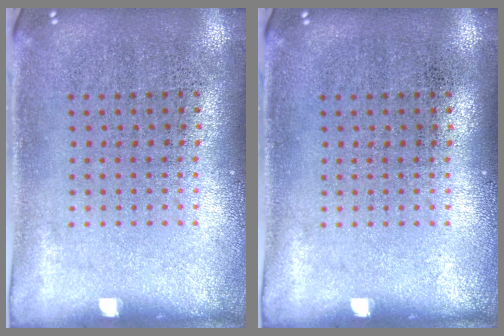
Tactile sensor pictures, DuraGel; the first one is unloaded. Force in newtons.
{"total": 0.0}